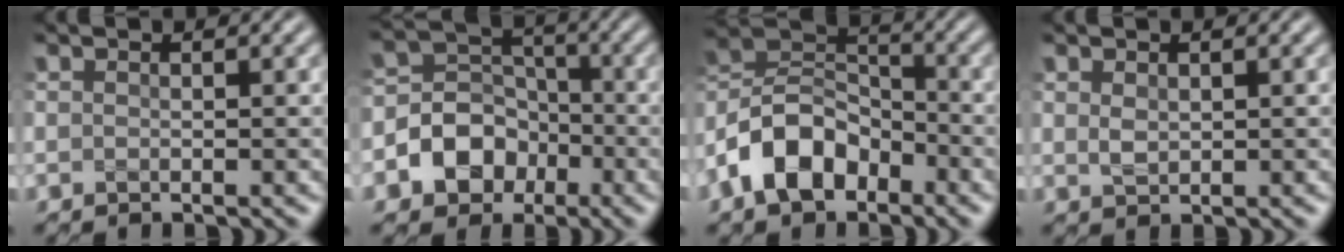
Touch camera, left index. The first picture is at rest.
{"total": 6.6, "force": [-2.6, 5.6, 2.5], "torque": [-0.028, 0.007, -0.076]}
{"total": 7.6, "force": [-4.2, 4.9, 4.1], "torque": [-0.081, 0.008, -0.096]}
{"total": 1.3, "force": [0.5, 0.9, 0.9], "torque": [-0.021, -0.002, 0.013]}